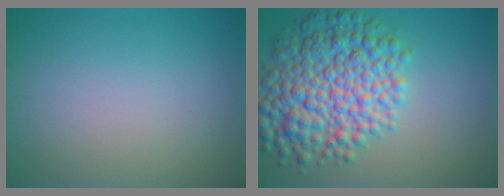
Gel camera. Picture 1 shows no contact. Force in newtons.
{"total": 9.6, "press": 9.6, "slide": 0.1}